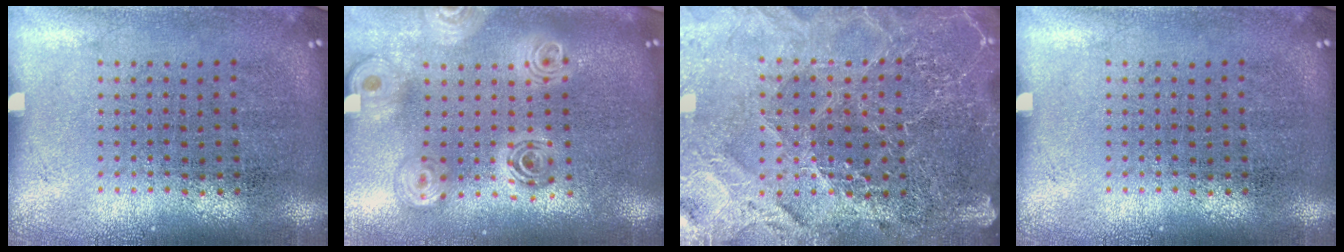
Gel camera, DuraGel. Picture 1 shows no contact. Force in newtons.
{"total": 2.3, "press": 1.8, "slide": 1.4}
{"total": 4.6, "press": 4.3, "slide": 1.8}
{"total": 0.0}